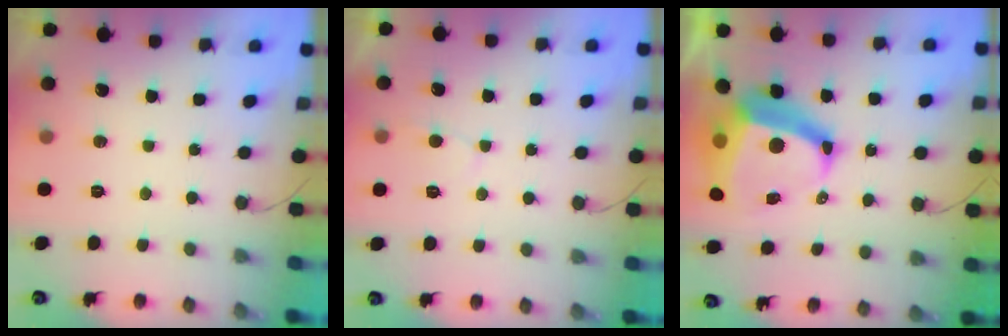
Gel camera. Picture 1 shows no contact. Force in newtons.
{"total": 4.0, "press": 3.9, "slide": 0.4}
{"total": 13.8, "press": 13.7, "slide": 1.7}